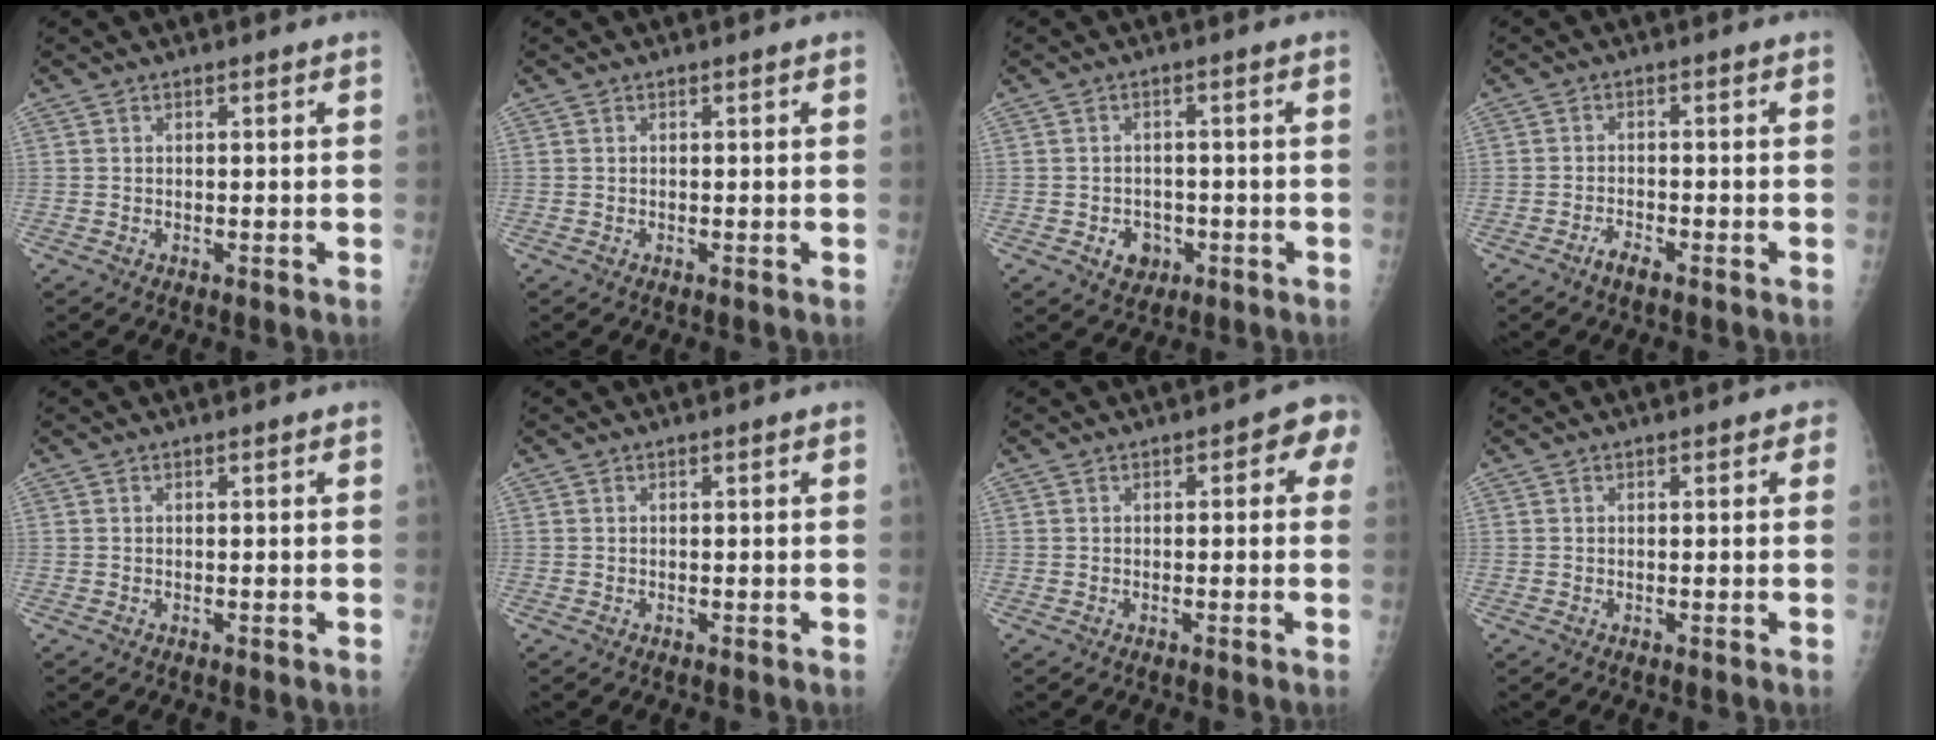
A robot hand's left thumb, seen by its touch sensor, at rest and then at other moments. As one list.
[{"total": 0.0}, {"total": 4.1, "force": [-1.6, 3.4, 1.7], "torque": [-0.008, 0.009, -0.016]}, {"total": 2.4, "force": [-1.8, 0.6, 1.4], "torque": [-0.034, 0.007, -0.036]}, {"total": 0.0}, {"total": 0.0}, {"total": 3.9, "force": [0.5, 2.4, 3.0], "torque": [-0.005, 0.013, -0.006]}, {"total": 1.0, "force": [0.4, 0.6, 0.6], "torque": [0.005, 0.002, -0.001]}]